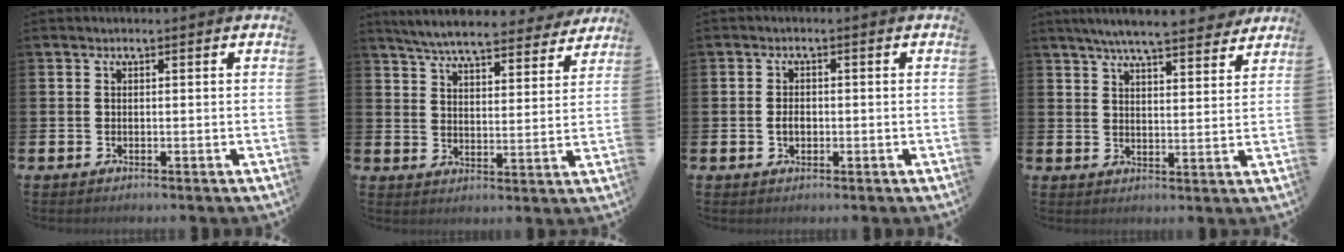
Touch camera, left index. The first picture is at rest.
{"total": 6.8, "force": [6.4, 1.0, 2.0], "torque": [-0.052, -0.038, 0.110]}
{"total": 1.9, "force": [-0.2, 1.3, 1.3], "torque": [-0.016, 0.002, -0.009]}
{"total": 7.0, "force": [6.6, 0.5, 2.3], "torque": [-0.055, -0.033, 0.117]}